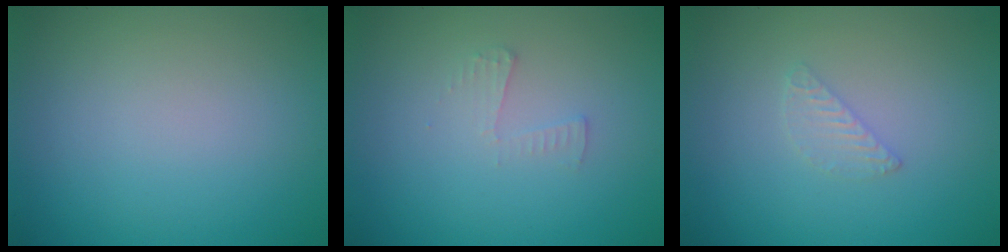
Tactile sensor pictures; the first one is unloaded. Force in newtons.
{"total": 1.0, "press": 1.0, "slide": 0.0}
{"total": 1.1, "press": 1.1, "slide": 0.1}